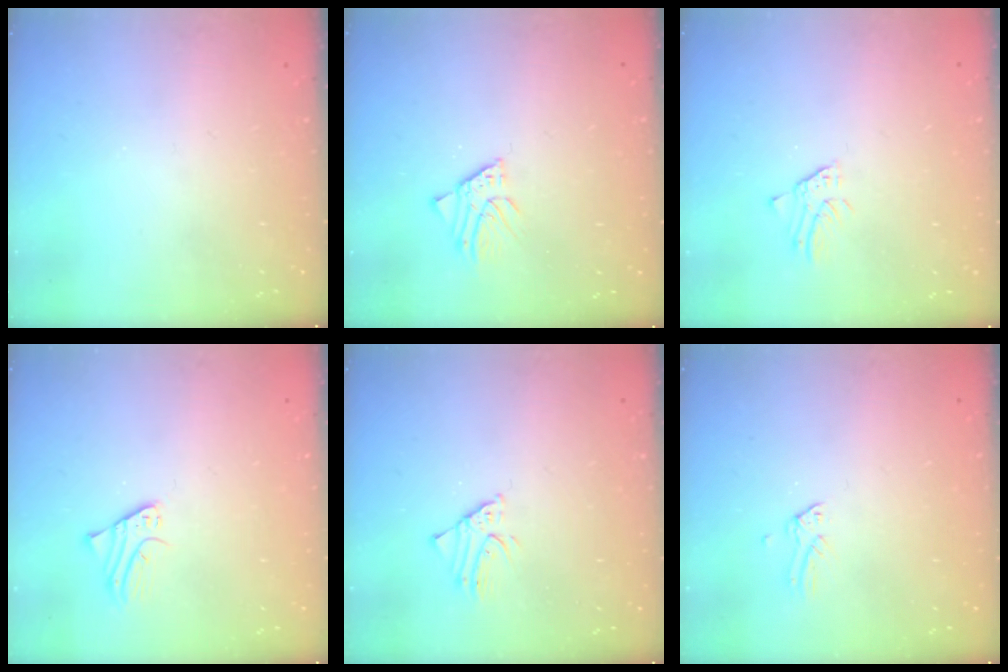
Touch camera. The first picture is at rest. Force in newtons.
{"total": 1.4, "press": 1.4, "slide": 0.1}
{"total": 1.2, "press": 1.2, "slide": 0.2}
{"total": 2.0, "press": 2.0, "slide": 0.1}
{"total": 1.7, "press": 1.7, "slide": 0.1}
{"total": 0.0}